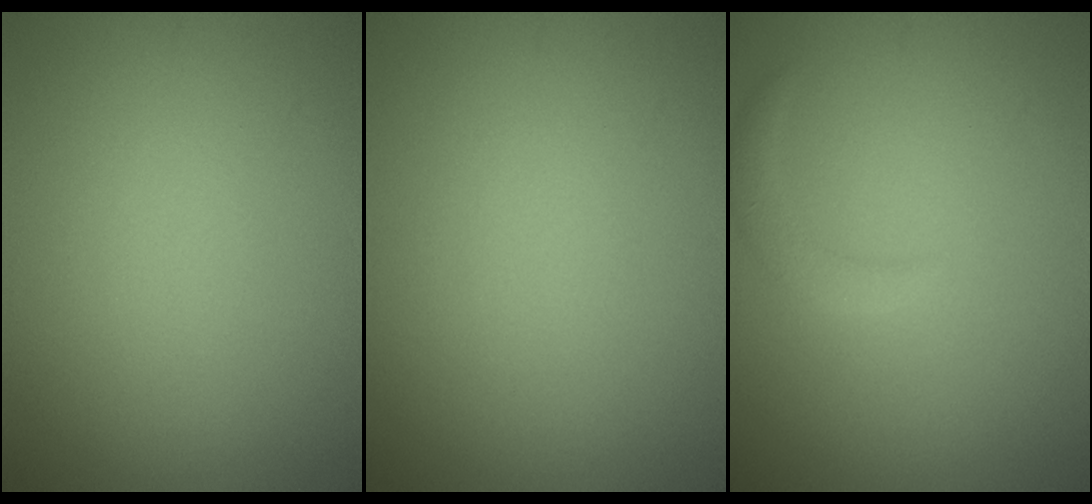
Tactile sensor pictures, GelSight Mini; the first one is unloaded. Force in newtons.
{"total": 0.0}
{"total": 1.6, "press": 1.6, "slide": 0.1}